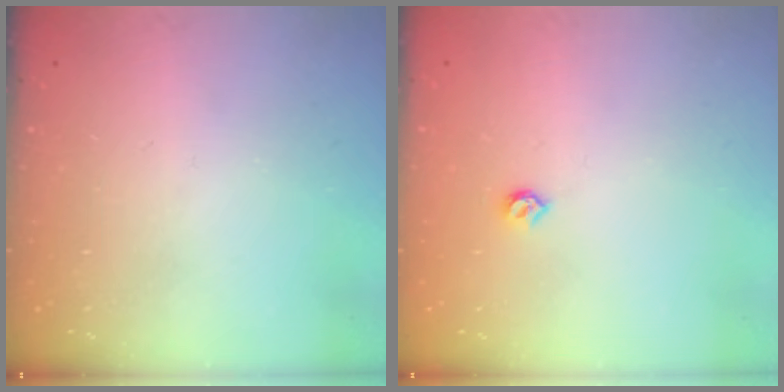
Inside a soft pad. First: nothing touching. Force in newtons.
{"total": 4.0, "press": 3.9, "slide": 0.8}